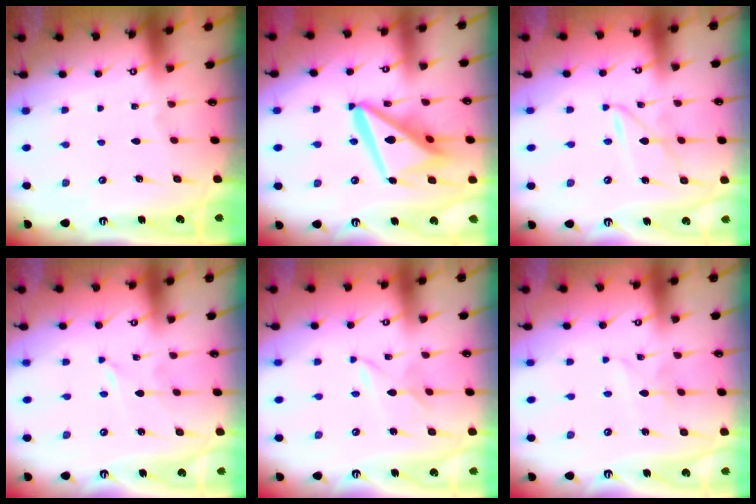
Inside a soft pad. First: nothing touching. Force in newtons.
{"total": 18.0, "press": 17.9, "slide": 2.0}
{"total": 4.5, "press": 4.5, "slide": 0.4}
{"total": 0.0}
{"total": 2.1, "press": 2.1, "slide": 0.3}
{"total": 2.0, "press": 1.9, "slide": 0.2}